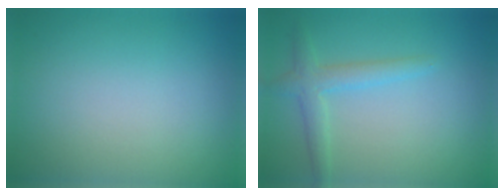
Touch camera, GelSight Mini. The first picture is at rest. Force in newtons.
{"total": 2.5, "press": 2.5, "slide": 0.1}